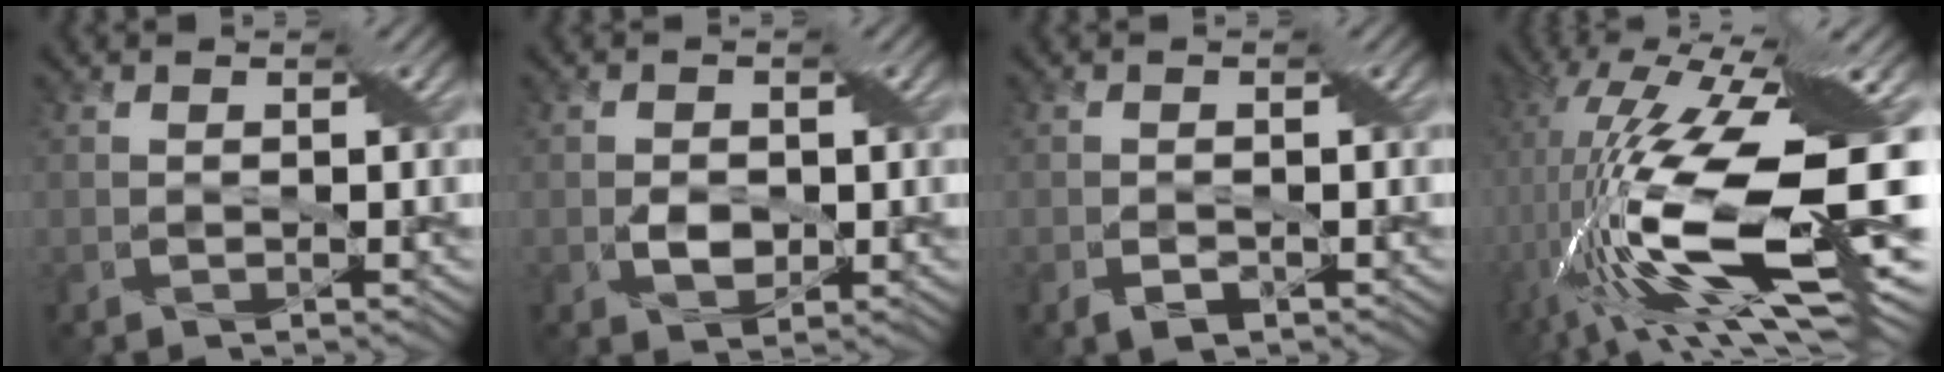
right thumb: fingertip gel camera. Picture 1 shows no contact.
{"total": 2.7, "force": [-0.4, 1.9, 1.9], "torque": [-0.038, -0.004, -0.006]}
{"total": 1.9, "force": [-1.0, 1.1, 1.3], "torque": [-0.026, -0.003, -0.016]}
{"total": 19.2, "force": [-1.0, 6.2, 18.2], "torque": [-0.370, 0.004, -0.022]}